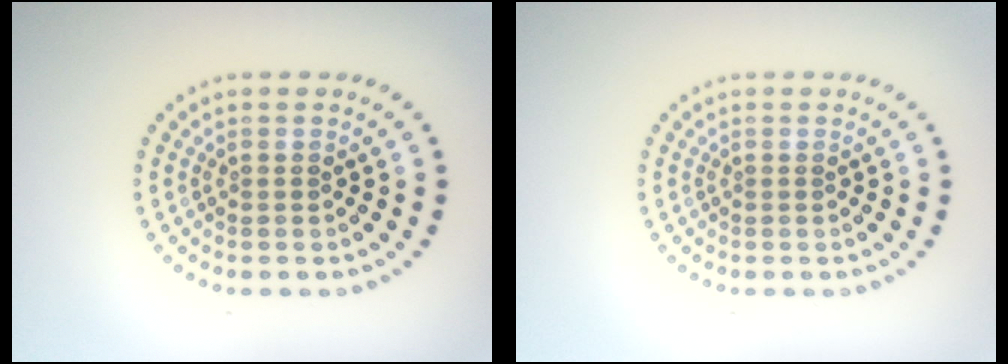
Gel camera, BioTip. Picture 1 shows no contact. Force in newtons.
{"total": 0.0}